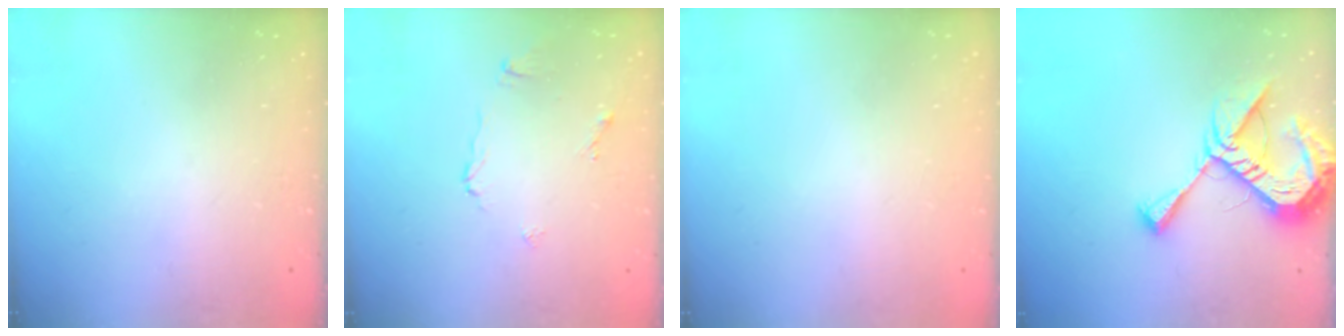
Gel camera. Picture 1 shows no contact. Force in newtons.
{"total": 4.7, "press": 4.7, "slide": 0.1}
{"total": 1.9, "press": 1.9, "slide": 0.1}
{"total": 13.2, "press": 13.2, "slide": 1.3}